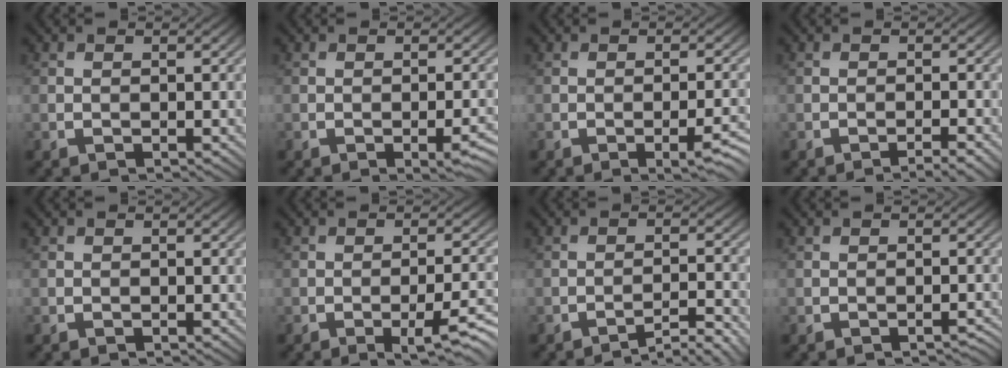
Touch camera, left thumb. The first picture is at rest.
{"total": 3.2, "force": [-1.4, 1.0, 2.7], "torque": [-0.031, 0.001, -0.016]}
{"total": 3.5, "force": [-1.8, 0.7, 3.0], "torque": [-0.041, 0.002, -0.022]}
{"total": 1.9, "force": [-1.6, -0.5, 1.0], "torque": [-0.021, 0.005, -0.027]}
{"total": 0.0}
{"total": 5.2, "force": [-2.5, 0.9, 4.5], "torque": [-0.066, 0.001, -0.030]}
{"total": 3.1, "force": [-2.9, -0.6, 0.9], "torque": [-0.011, 0.014, -0.044]}
{"total": 1.1, "force": [-1.1, 0.0, 0.1], "torque": [0.004, 0.004, -0.016]}